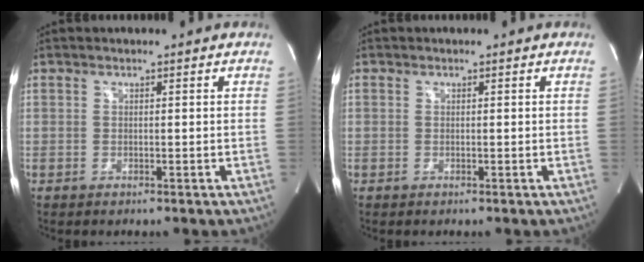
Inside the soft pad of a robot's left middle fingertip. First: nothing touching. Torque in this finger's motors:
{"motor_torque": [1.02, -1.12, -0.12, -0.07]}